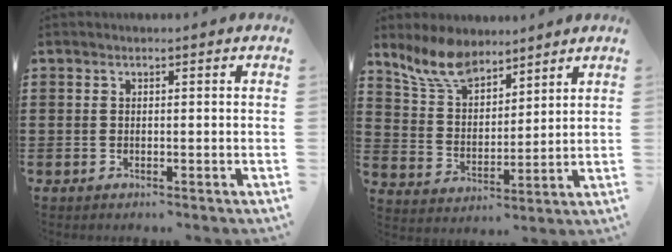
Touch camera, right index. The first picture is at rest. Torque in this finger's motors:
{"motor_torque": [0.07, 0.79, 0.13, 0.11]}